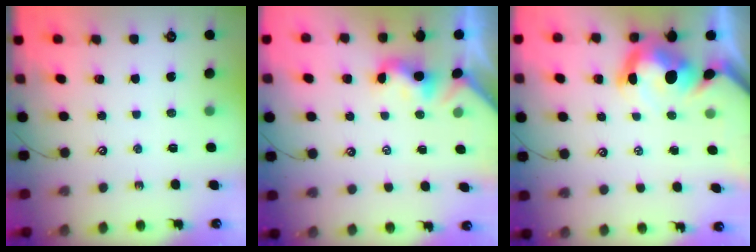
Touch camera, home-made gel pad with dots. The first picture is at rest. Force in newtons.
{"total": 2.0, "press": 2.0, "slide": 0.5}
{"total": 9.5, "press": 9.3, "slide": 1.8}